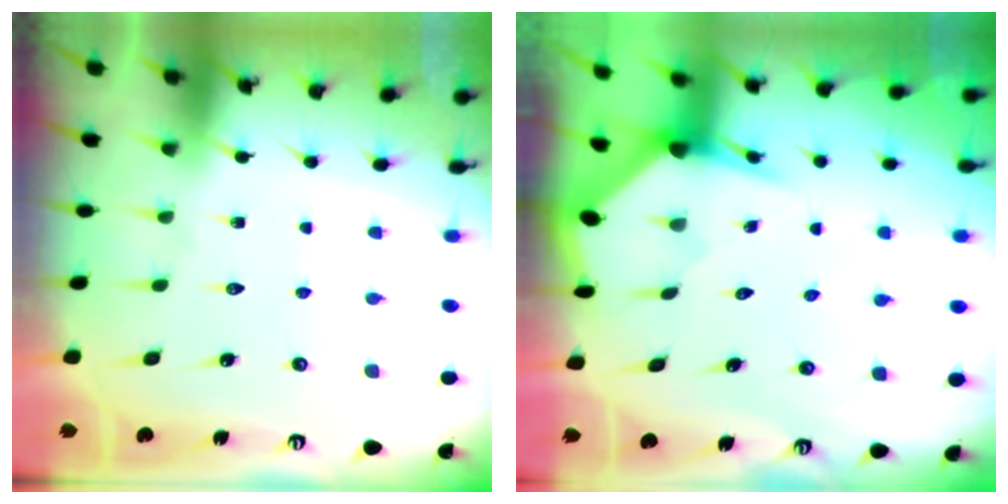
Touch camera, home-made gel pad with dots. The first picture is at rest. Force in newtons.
{"total": 3.3, "press": 3.3, "slide": 0.3}